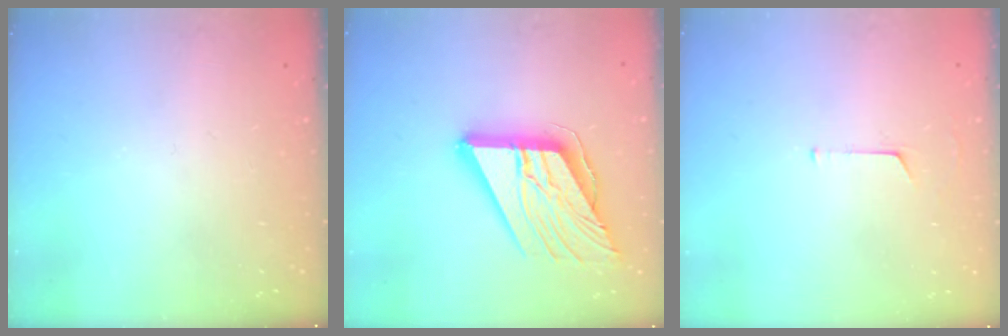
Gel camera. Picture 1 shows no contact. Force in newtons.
{"total": 17.6, "press": 17.4, "slide": 3.0}
{"total": 3.9, "press": 3.8, "slide": 0.3}